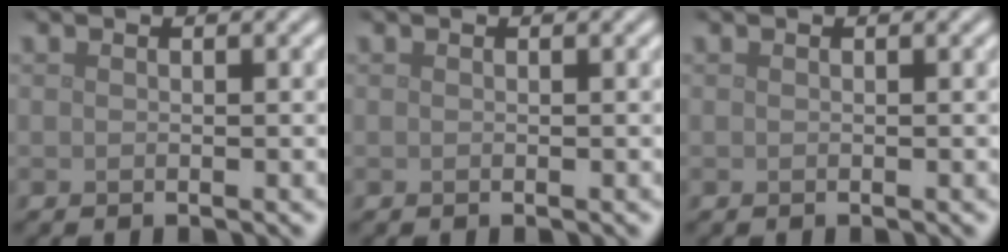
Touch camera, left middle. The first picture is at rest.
{"total": 0.0}
{"total": 0.0}